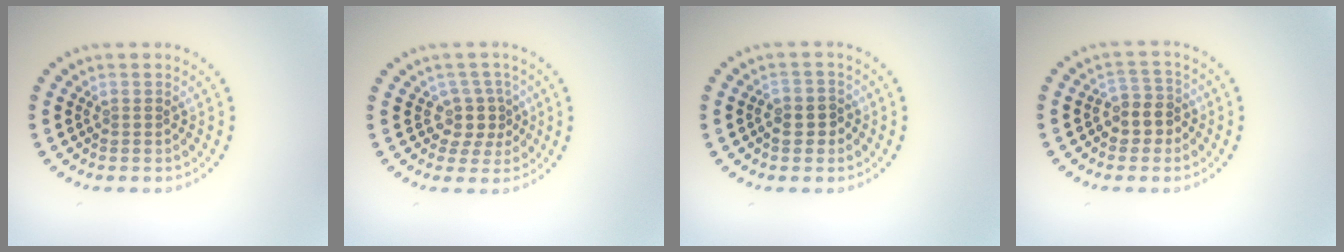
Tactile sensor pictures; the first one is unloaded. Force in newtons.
{"total": 2.6, "press": 2.0, "slide": 1.7}
{"total": 2.2, "press": 2.1, "slide": 0.6}
{"total": 2.7, "press": 2.4, "slide": 1.1}